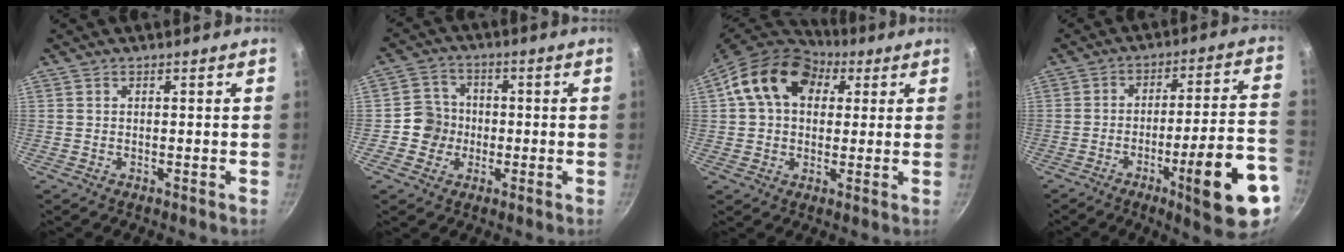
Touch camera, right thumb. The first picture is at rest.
{"total": 6.2, "force": [-1.2, 5.9, 1.5], "torque": [0.006, 0.019, -0.034]}
{"total": 16.2, "force": [4.9, 11.9, 9.8], "torque": [-0.148, 0.022, 0.066]}
{"total": 18.5, "force": [-8.2, 3.4, 16.2], "torque": [-0.202, 0.042, -0.113]}